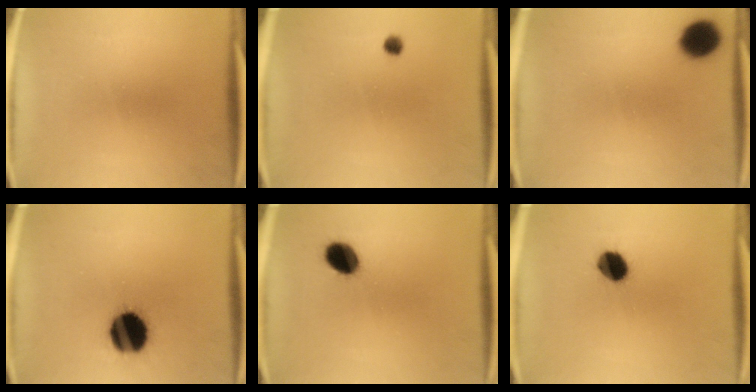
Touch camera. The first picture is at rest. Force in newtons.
{"total": 1.3}
{"total": 9.3}
{"total": 16.4}
{"total": 6.9}
{"total": 7.5}